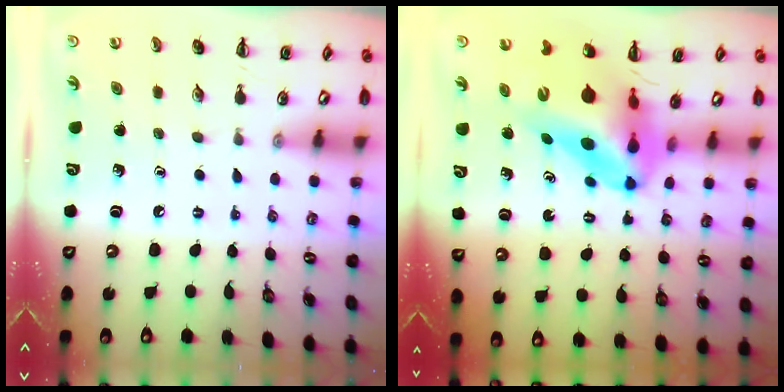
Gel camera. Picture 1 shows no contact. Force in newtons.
{"total": 14.8, "press": 14.1, "slide": 4.5}